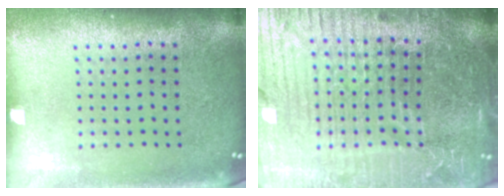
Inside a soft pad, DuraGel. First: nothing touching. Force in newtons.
{"total": 6.5, "press": 5.7, "slide": 3.1}